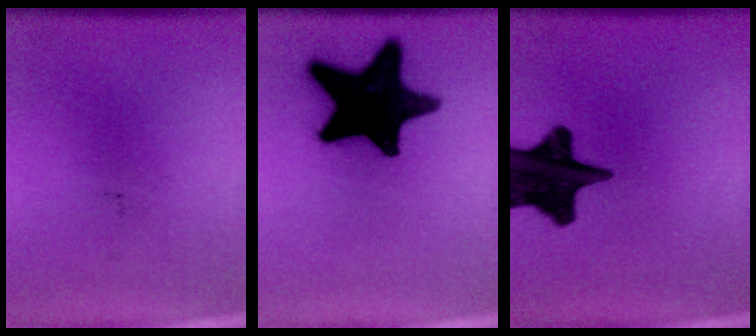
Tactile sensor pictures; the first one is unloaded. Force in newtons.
{"total": 19.5}
{"total": 17.1}